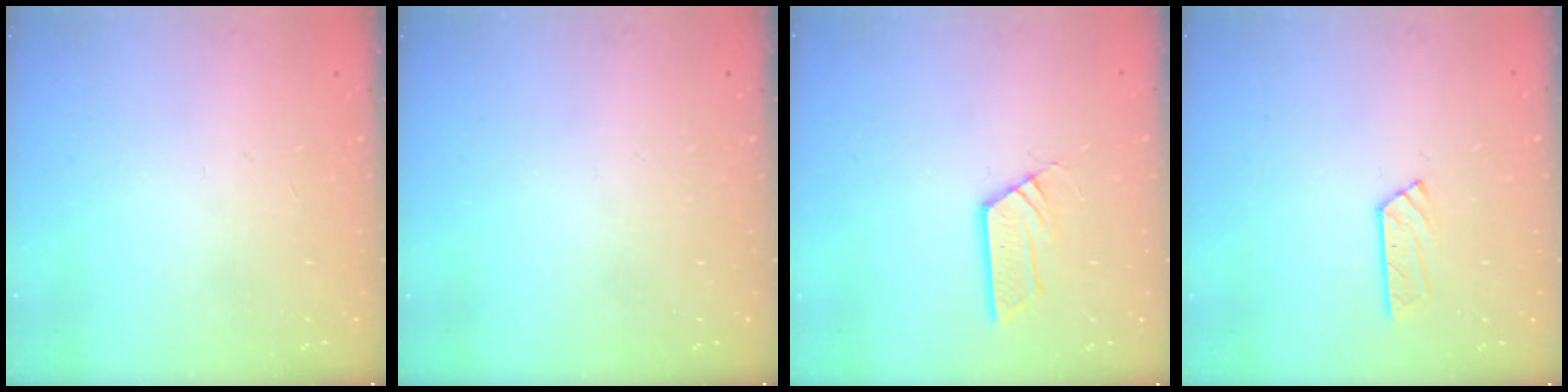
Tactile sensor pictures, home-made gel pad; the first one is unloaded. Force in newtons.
{"total": 0.0}
{"total": 5.5, "press": 5.5, "slide": 0.3}
{"total": 3.4, "press": 3.4, "slide": 0.3}